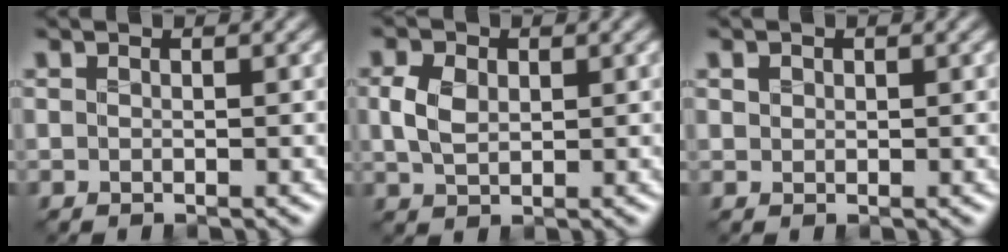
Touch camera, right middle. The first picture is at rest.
{"total": 2.7, "force": [0.3, 1.9, 1.8], "torque": [-0.048, 0.000, 0.007]}
{"total": 0.7, "force": [0.2, 0.6, 0.2], "torque": [-0.006, -0.001, 0.006]}